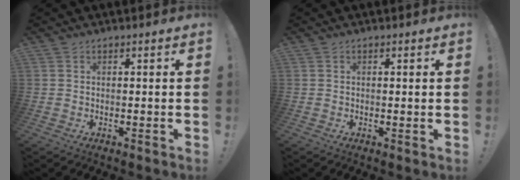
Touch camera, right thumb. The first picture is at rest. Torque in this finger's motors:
{"motor_torque": [0.11, -0.04, 0.09, -0.35, 0.01]}